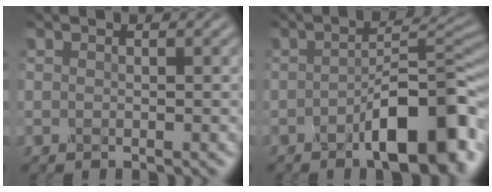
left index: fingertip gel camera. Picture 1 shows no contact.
{"total": 9.4, "force": [-4.2, 3.0, 7.9], "torque": [-0.110, 0.004, -0.060]}